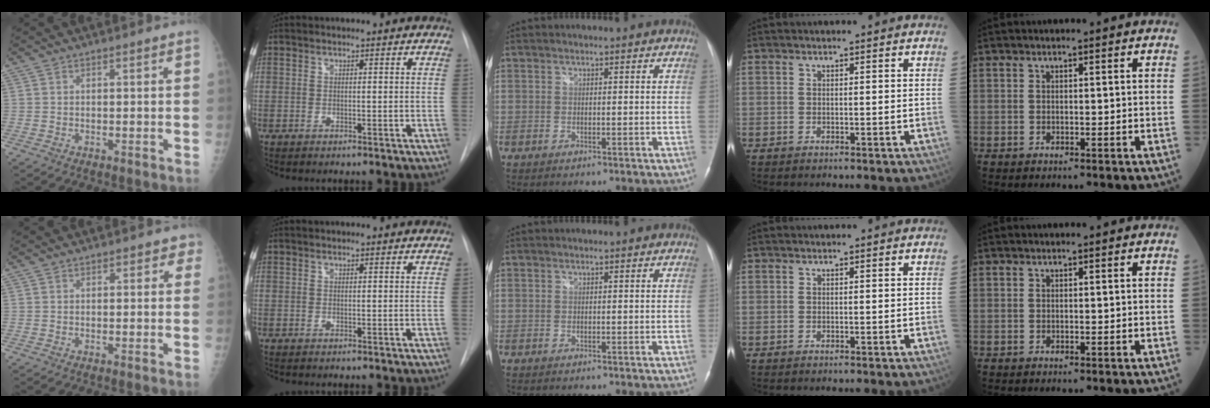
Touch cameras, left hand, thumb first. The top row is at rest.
{"thumb": {"total": 2.0, "force": [0.7, 1.4, 1.2], "torque": [0.011, 0.004, 0.000]}, "index": {"total": 0.7, "force": [0.4, 0.3, 0.5], "torque": [-0.013, 0.005, 0.004]}}